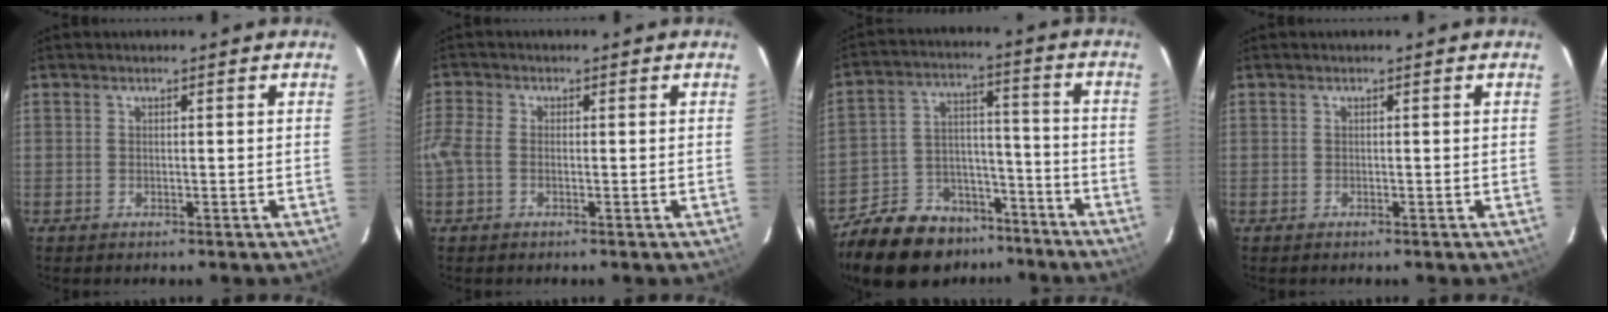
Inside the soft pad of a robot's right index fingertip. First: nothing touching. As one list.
[{"total": 3.3, "force": [-1.1, 1.9, 2.5], "torque": [-0.063, 0.000, -0.025]}, {"total": 18.8, "force": [-14.2, 10.1, 7.1], "torque": [-0.171, 0.043, -0.210]}, {"total": 0.0}]